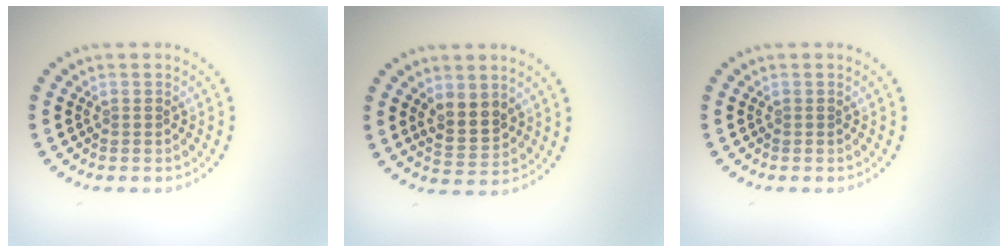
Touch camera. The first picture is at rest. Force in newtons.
{"total": 3.0, "press": 2.9, "slide": 0.9}
{"total": 0.0}